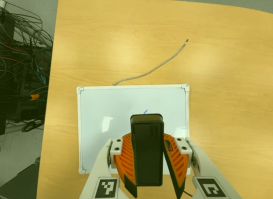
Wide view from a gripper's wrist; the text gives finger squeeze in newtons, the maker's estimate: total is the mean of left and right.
{"total": 9.6, "left": 9.6, "right": 9.7}